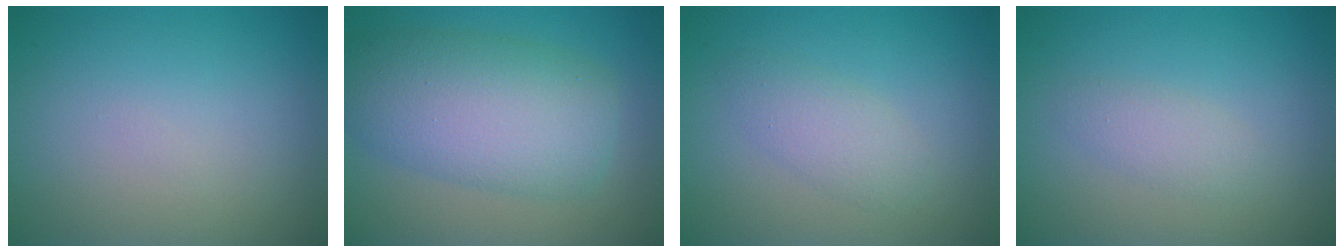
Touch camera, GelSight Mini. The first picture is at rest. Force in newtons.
{"total": 8.4, "press": 8.4, "slide": 0.2}
{"total": 2.2, "press": 2.2, "slide": 0.1}
{"total": 1.7, "press": 1.7, "slide": 0.1}